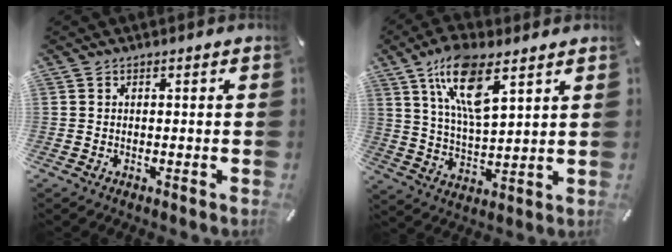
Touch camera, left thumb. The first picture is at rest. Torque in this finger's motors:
{"motor_torque": [0.50, 0.58, 1.32, -1.46, 0.39]}